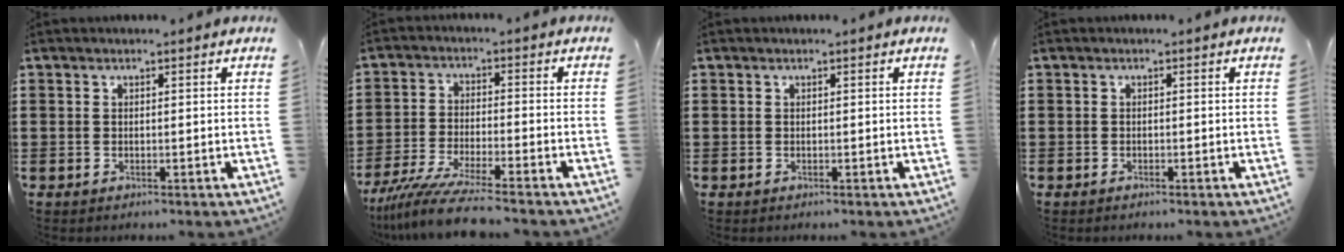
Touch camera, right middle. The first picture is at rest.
{"total": 7.4, "force": [-6.3, -0.4, 3.8], "torque": [-0.083, -0.016, -0.122]}
{"total": 0.0}
{"total": 0.6, "force": [-0.4, -0.3, 0.3], "torque": [-0.005, -0.006, -0.005]}